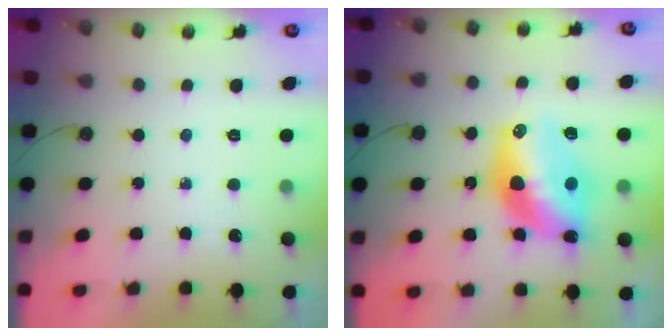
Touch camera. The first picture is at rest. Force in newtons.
{"total": 15.4, "press": 15.4, "slide": 1.1}